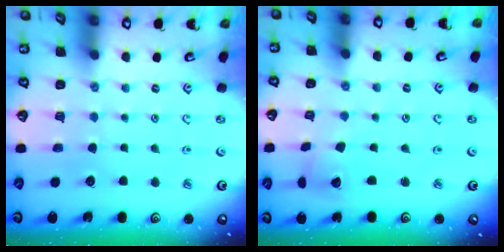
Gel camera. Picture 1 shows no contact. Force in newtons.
{"total": 4.0, "press": 3.9, "slide": 0.5}